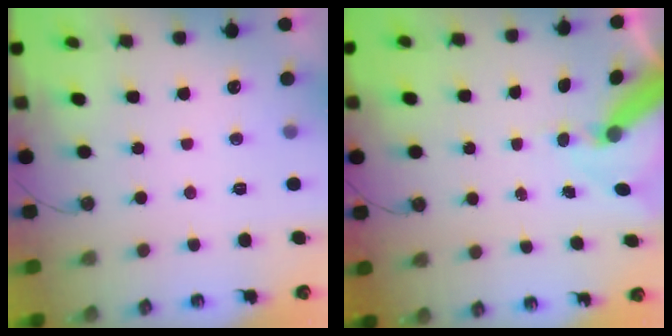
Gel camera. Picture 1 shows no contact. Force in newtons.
{"total": 10.7, "press": 10.6, "slide": 1.4}